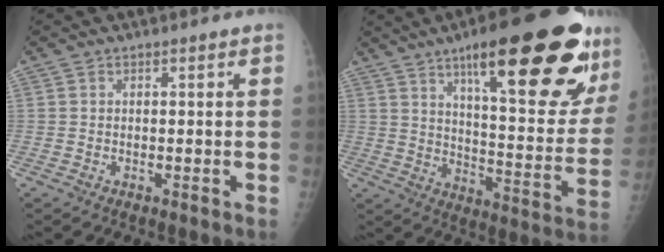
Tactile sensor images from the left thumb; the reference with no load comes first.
{"total": 29.6, "force": [16.2, 7.5, 23.6], "torque": [-0.287, -0.047, 0.242]}